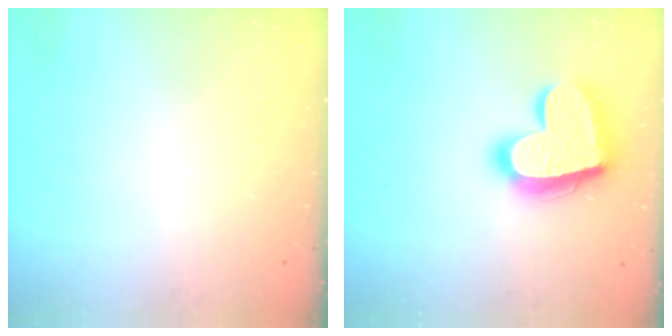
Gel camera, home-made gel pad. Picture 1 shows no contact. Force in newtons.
{"total": 20.1, "press": 20.0, "slide": 1.7}